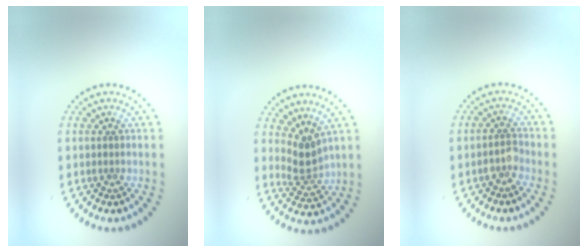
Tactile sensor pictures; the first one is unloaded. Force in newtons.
{"total": 2.5, "press": 1.7, "slide": 1.8}
{"total": 1.6, "press": 1.3, "slide": 0.9}